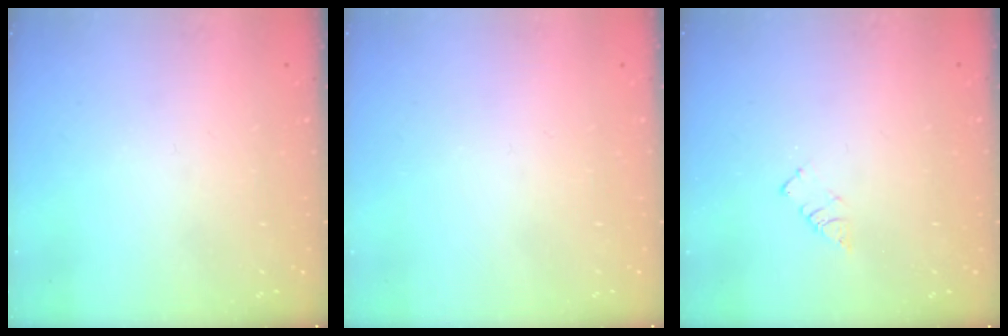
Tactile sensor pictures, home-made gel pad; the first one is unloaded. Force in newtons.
{"total": 1.8, "press": 1.8, "slide": 0.1}
{"total": 2.9, "press": 2.9, "slide": 0.4}